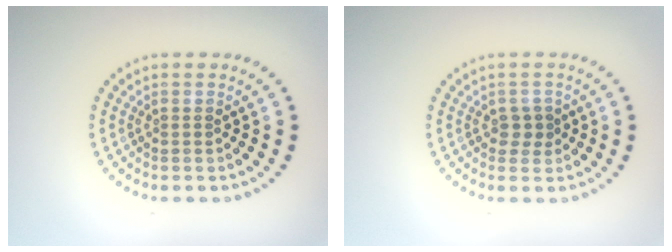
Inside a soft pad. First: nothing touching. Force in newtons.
{"total": 1.6, "press": 1.5, "slide": 0.6}